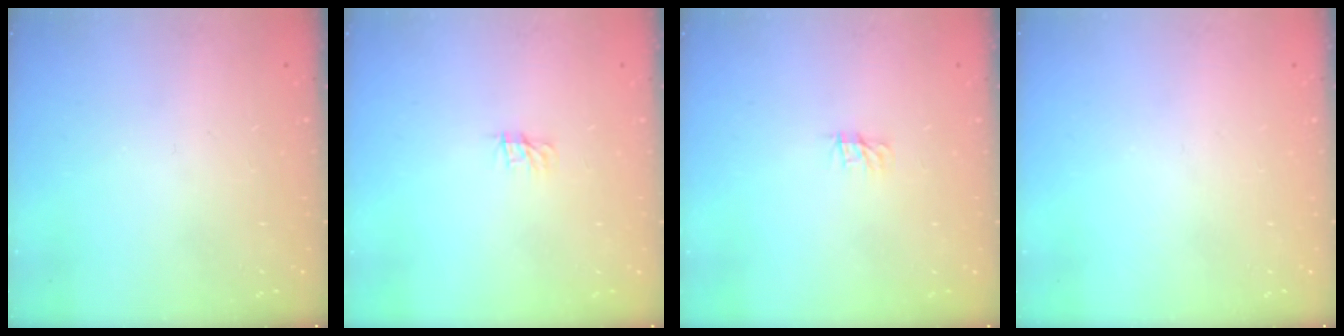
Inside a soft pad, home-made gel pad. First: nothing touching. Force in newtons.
{"total": 0.0}
{"total": 0.0}
{"total": 0.0}